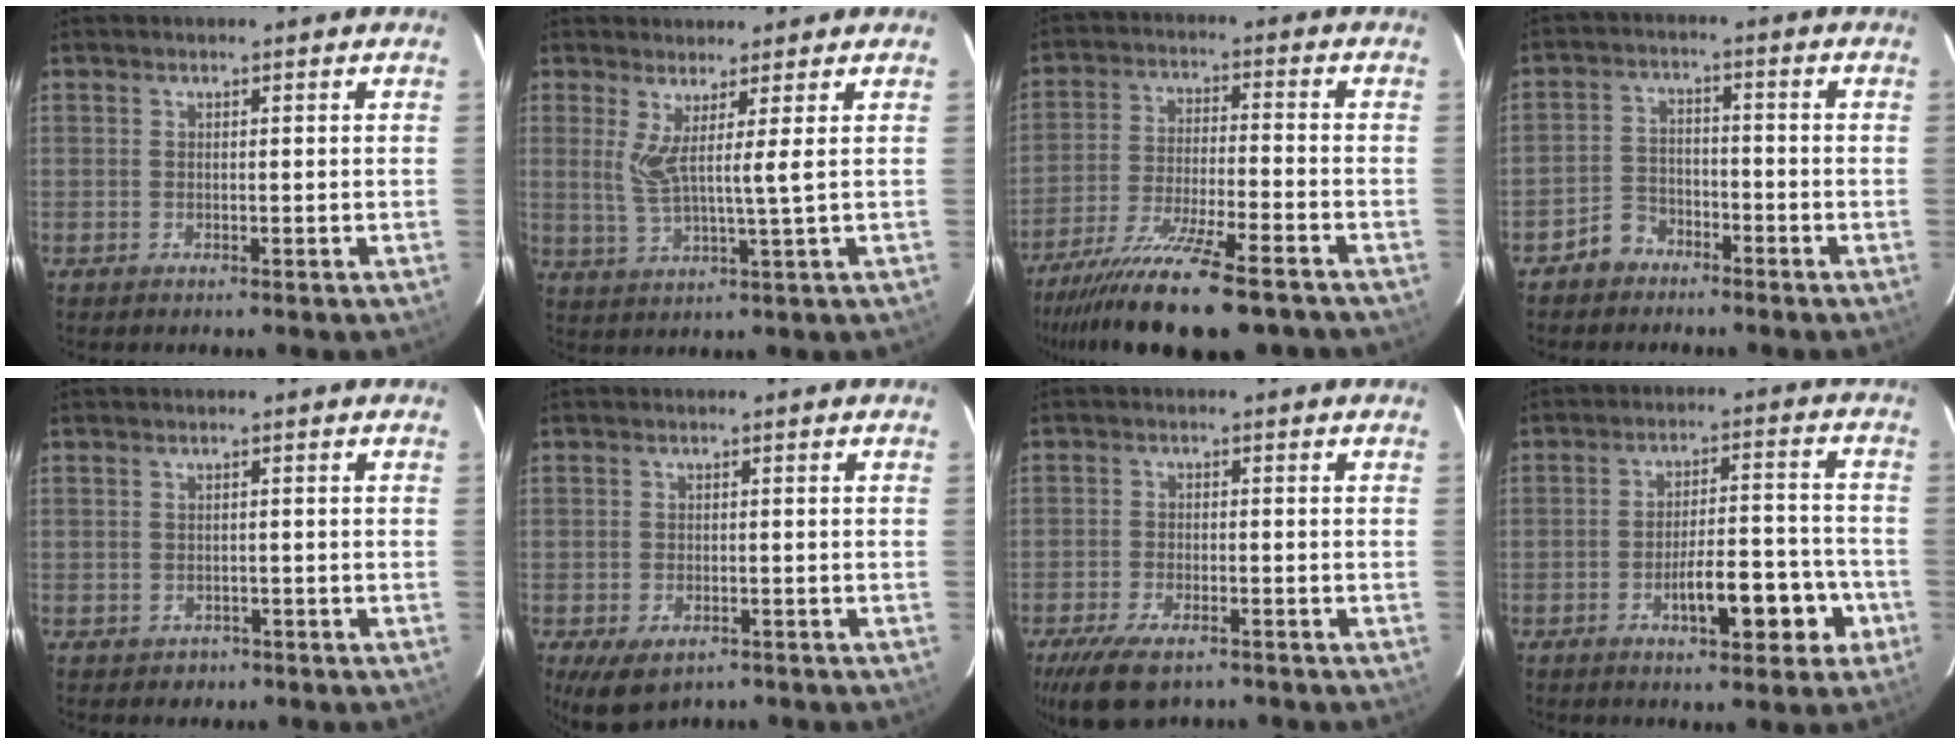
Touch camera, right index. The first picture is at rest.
{"total": 4.7, "force": [1.6, -1.1, 4.3], "torque": [-0.086, -0.013, 0.037]}
{"total": 17.6, "force": [-13.9, 1.5, 10.7], "torque": [-0.174, -0.037, -0.228]}
{"total": 4.5, "force": [-3.2, 3.0, 0.7], "torque": [-0.013, 0.013, -0.059]}
{"total": 1.7, "force": [-1.0, 1.4, 0.2], "torque": [-0.005, 0.004, -0.011]}
{"total": 5.7, "force": [-3.5, 3.2, 3.2], "torque": [-0.060, -0.009, -0.048]}
{"total": 8.5, "force": [-6.1, 3.0, 5.0], "torque": [-0.088, -0.013, -0.099]}
{"total": 9.7, "force": [-4.3, 3.1, 8.2], "torque": [-0.118, 0.025, -0.059]}